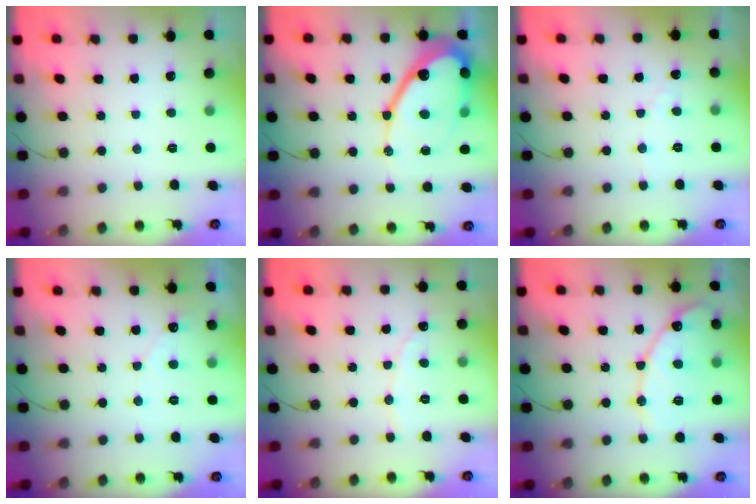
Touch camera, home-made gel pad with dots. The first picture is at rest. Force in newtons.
{"total": 19.4, "press": 19.3, "slide": 1.8}
{"total": 2.8, "press": 2.8, "slide": 0.2}
{"total": 2.5, "press": 2.5, "slide": 0.1}
{"total": 1.7, "press": 1.7, "slide": 0.1}
{"total": 14.0, "press": 13.9, "slide": 1.2}